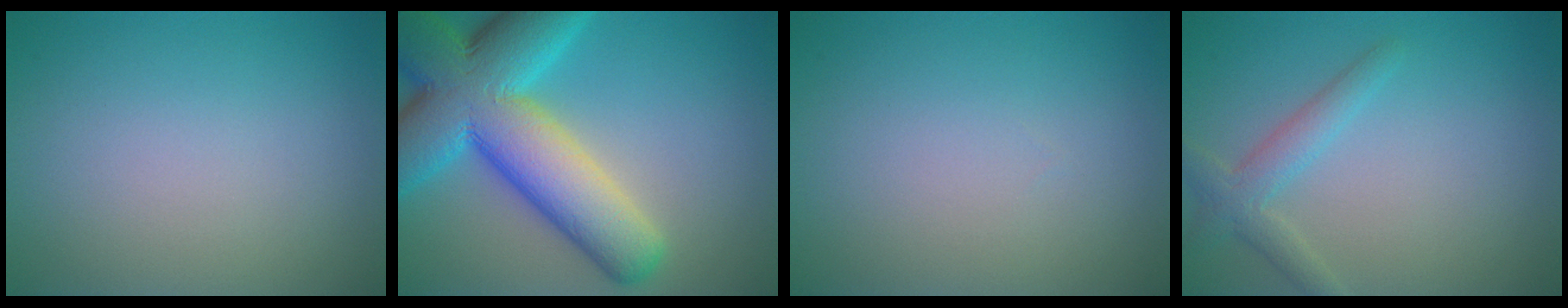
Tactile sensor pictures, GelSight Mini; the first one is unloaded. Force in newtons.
{"total": 13.8, "press": 13.8, "slide": 0.6}
{"total": 0.0}
{"total": 2.5, "press": 2.5, "slide": 0.1}